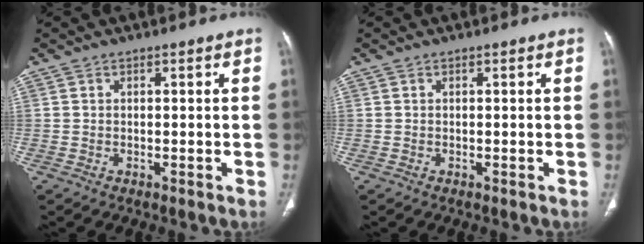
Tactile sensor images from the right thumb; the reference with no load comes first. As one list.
[{"total": 0.0}]